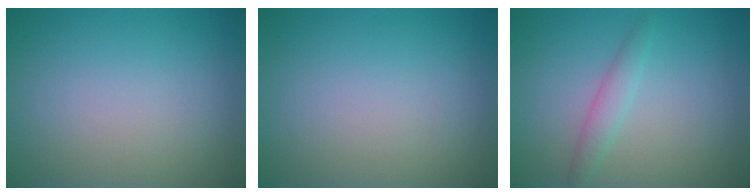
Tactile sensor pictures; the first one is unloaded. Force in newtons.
{"total": 0.0}
{"total": 1.6, "press": 1.6, "slide": 0.1}